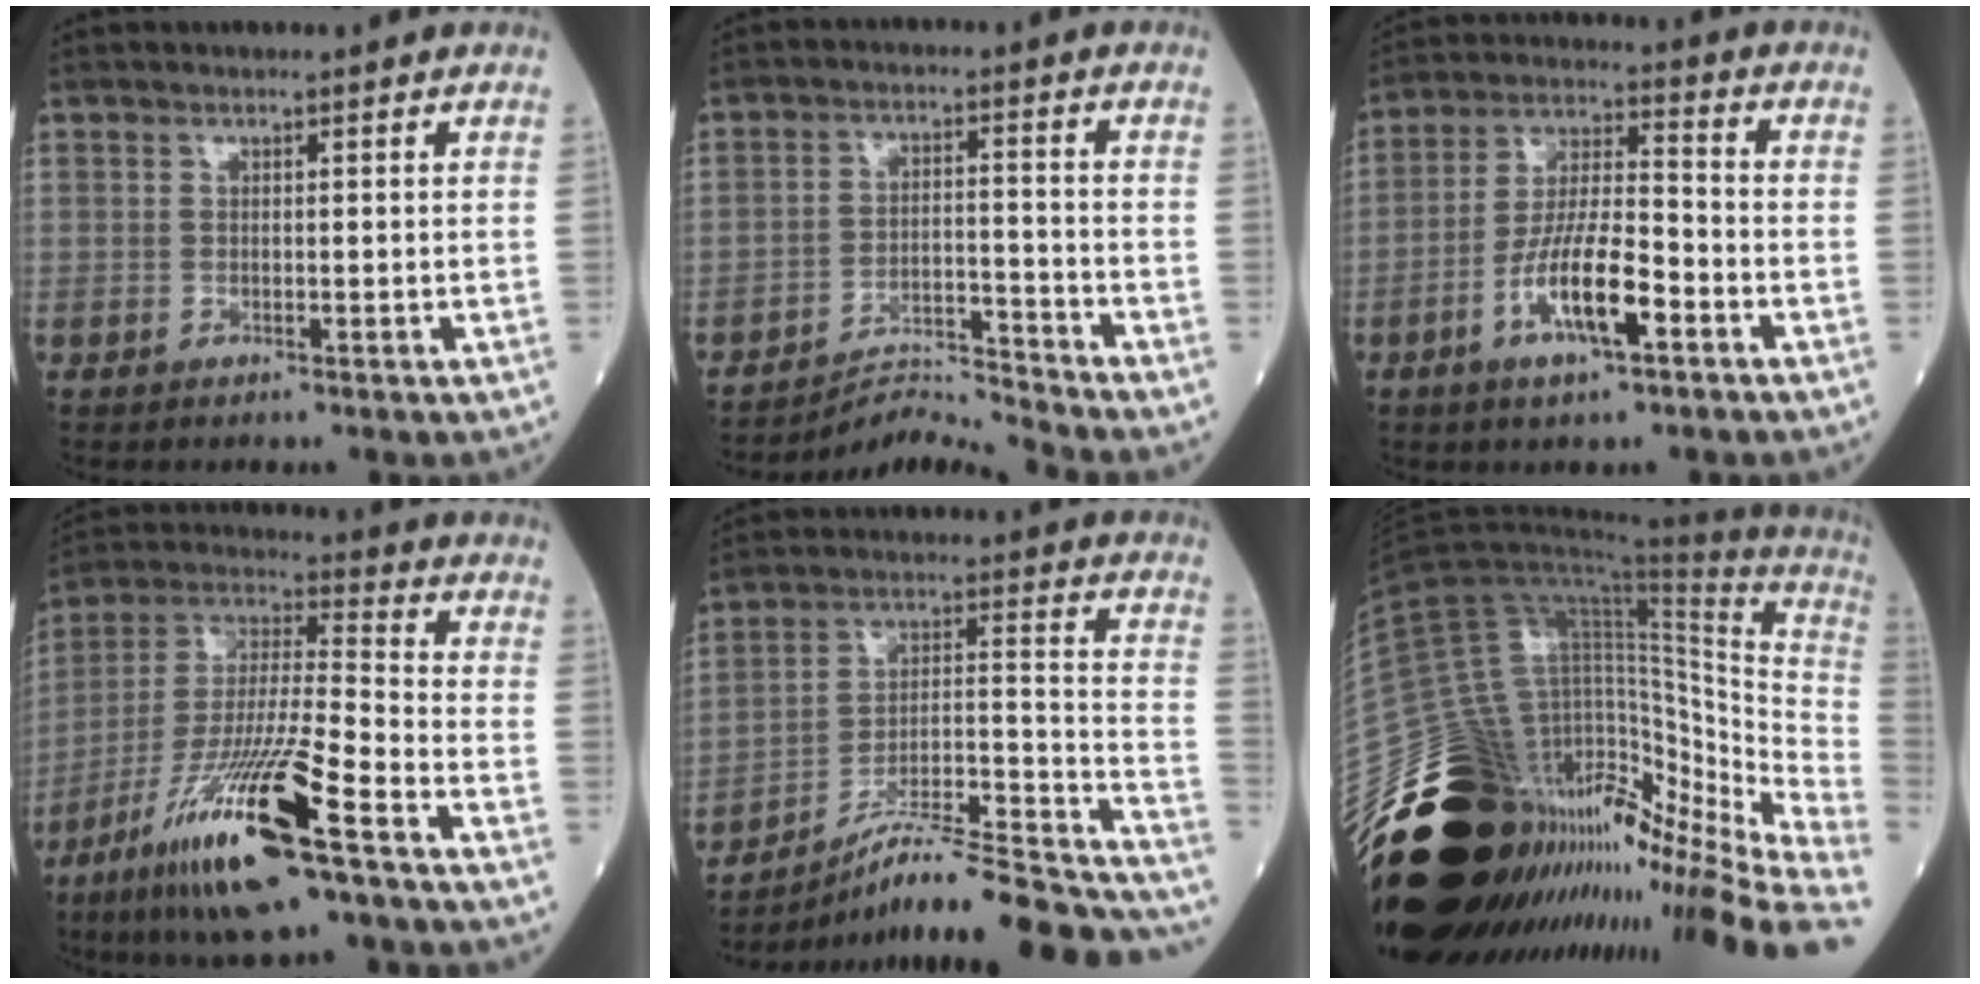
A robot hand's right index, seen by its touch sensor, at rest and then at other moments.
{"total": 7.2, "force": [-6.5, -2.9, -1.3], "torque": [0.008, 0.002, -0.115]}
{"total": 10.8, "force": [-4.7, 2.4, 9.4], "torque": [-0.182, 0.000, -0.088]}
{"total": 19.4, "force": [-10.8, 1.3, 16.0], "torque": [-0.340, -0.045, -0.203]}
{"total": 26.3, "force": [-22.2, 2.5, 13.8], "torque": [-0.132, 0.014, -0.330]}
{"total": 37.6, "force": [-24.9, 12.5, 25.2], "torque": [-0.365, 0.016, -0.379]}